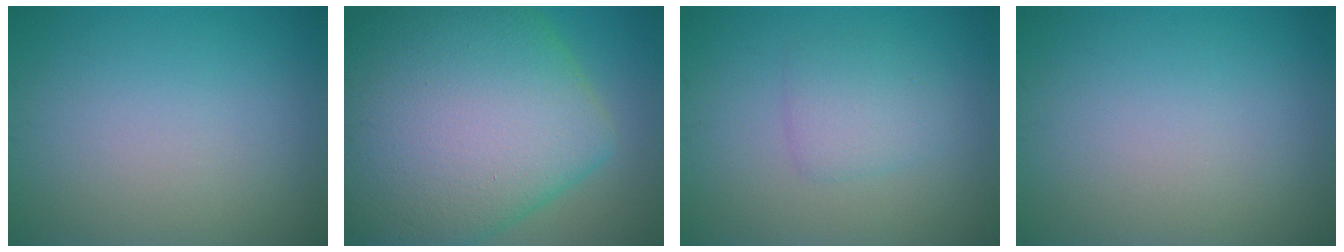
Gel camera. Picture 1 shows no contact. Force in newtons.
{"total": 16.8, "press": 16.8, "slide": 0.5}
{"total": 2.3, "press": 2.3, "slide": 0.1}
{"total": 0.0}